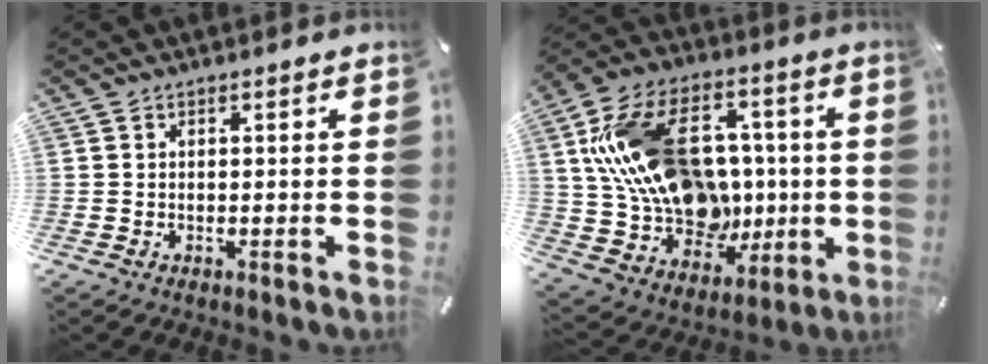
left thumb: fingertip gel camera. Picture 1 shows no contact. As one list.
[{"total": 24.4, "force": [4.3, 18.0, 15.9], "torque": [-0.317, -0.015, 0.092]}]